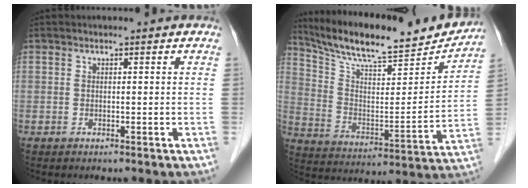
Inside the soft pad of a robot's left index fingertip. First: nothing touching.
{"total": 21.5, "force": [19.4, 3.5, 8.6], "torque": [-0.149, -0.015, 0.298]}